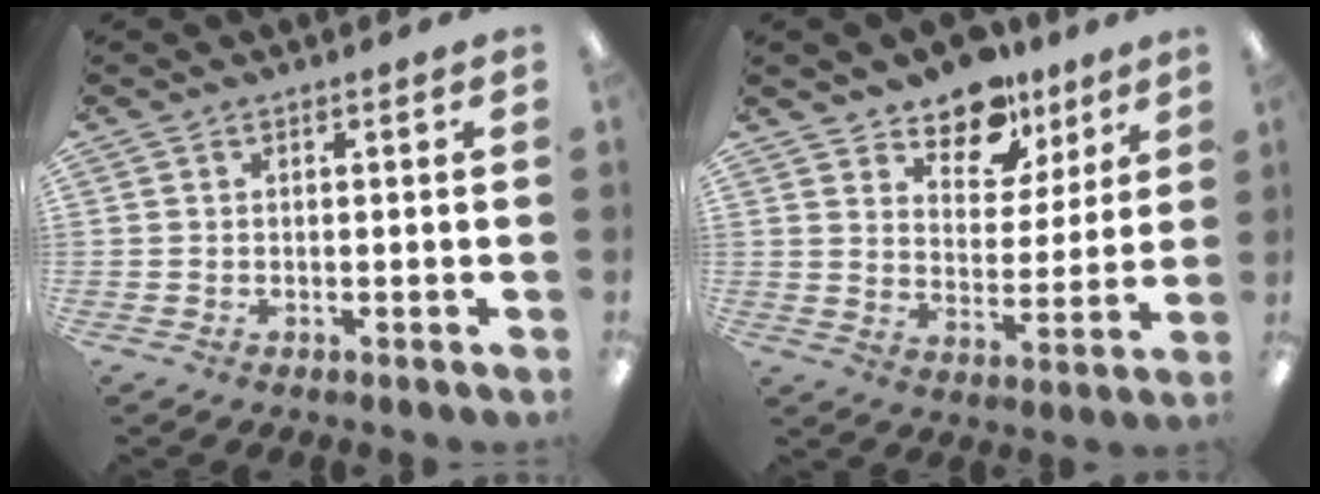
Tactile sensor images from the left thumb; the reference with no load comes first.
{"total": 12.3, "force": [9.8, 6.5, 3.5], "torque": [-0.055, -0.066, 0.182]}